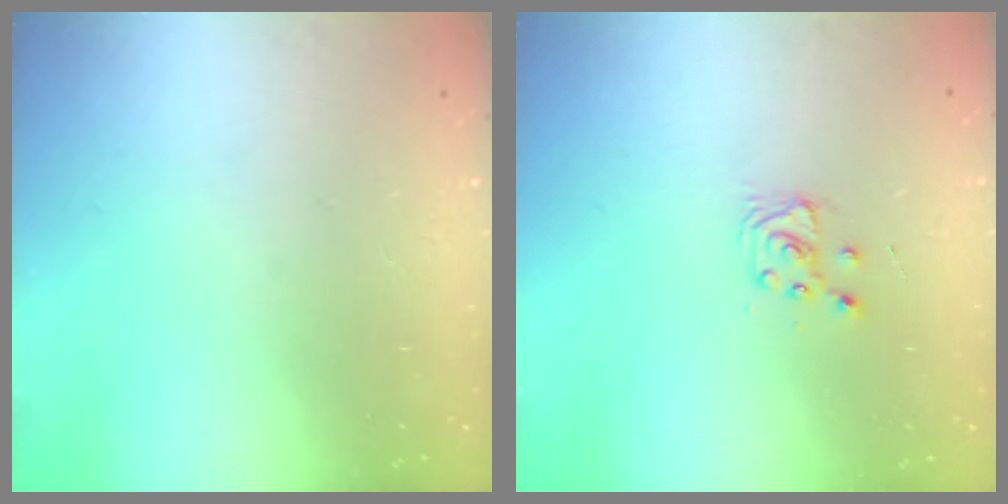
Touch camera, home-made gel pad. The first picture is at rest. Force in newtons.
{"total": 3.6, "press": 3.6, "slide": 0.4}